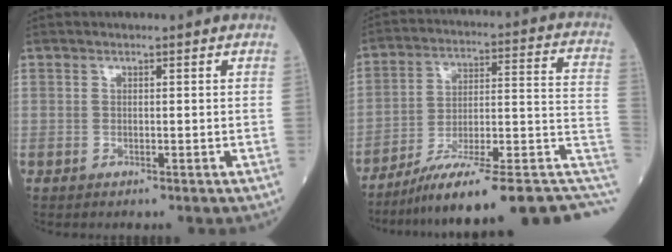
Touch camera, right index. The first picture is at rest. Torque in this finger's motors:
{"motor_torque": [-0.69, -1.45, 0.64, 0.12]}